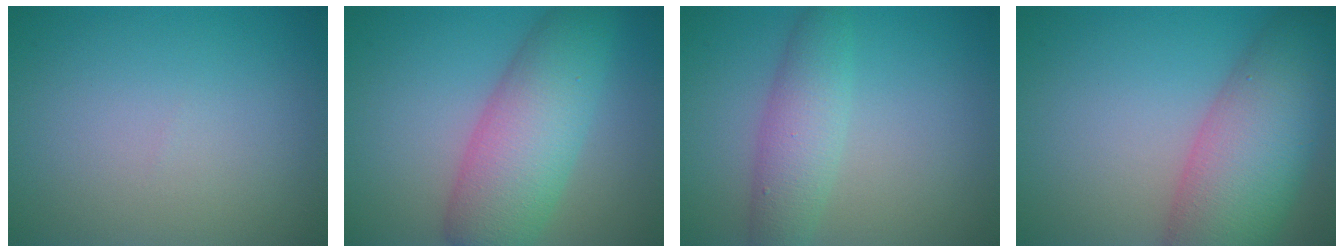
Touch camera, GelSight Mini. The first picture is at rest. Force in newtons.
{"total": 7.9, "press": 7.9, "slide": 0.1}
{"total": 3.8, "press": 3.8, "slide": 0.1}
{"total": 10.1, "press": 10.1, "slide": 0.6}